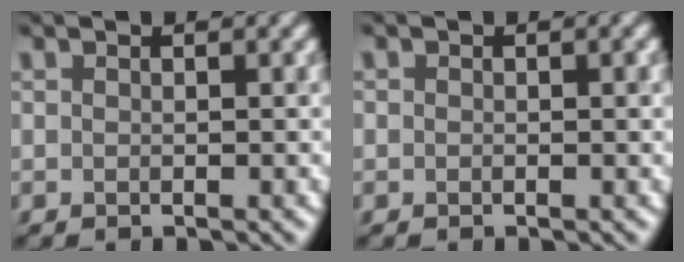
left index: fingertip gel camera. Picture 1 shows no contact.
{"total": 0.7, "force": [0.0, 0.5, 0.5], "torque": [-0.005, -0.003, -0.001]}